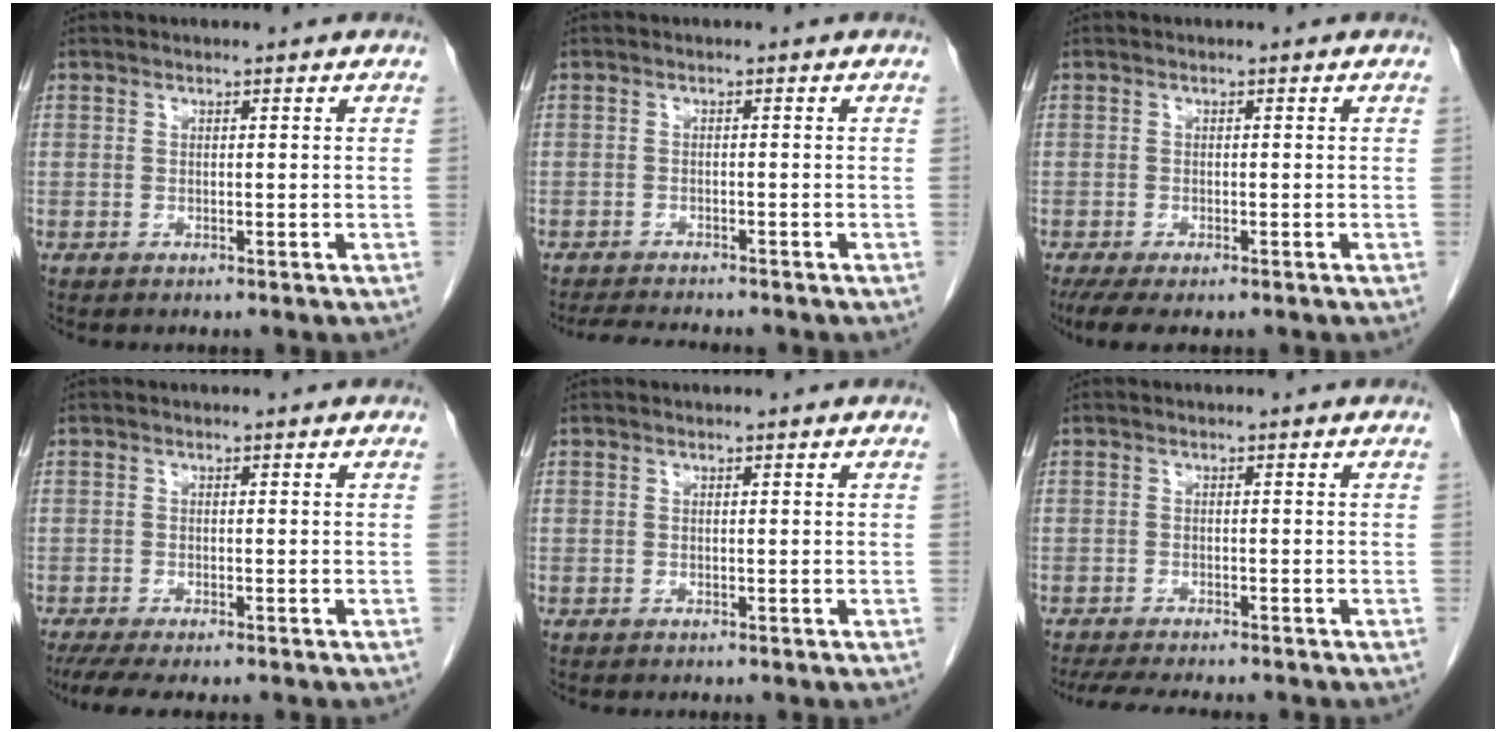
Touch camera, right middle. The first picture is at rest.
{"total": 5.4, "force": [-5.0, 0.5, 1.9], "torque": [-0.030, -0.013, -0.078]}
{"total": 5.2, "force": [-3.7, 1.6, 3.3], "torque": [-0.055, -0.015, -0.057]}
{"total": 6.2, "force": [-4.8, 1.2, 3.7], "torque": [-0.054, -0.014, -0.076]}
{"total": 0.0}
{"total": 8.6, "force": [-7.4, 1.5, 4.0], "torque": [-0.058, -0.011, -0.109]}